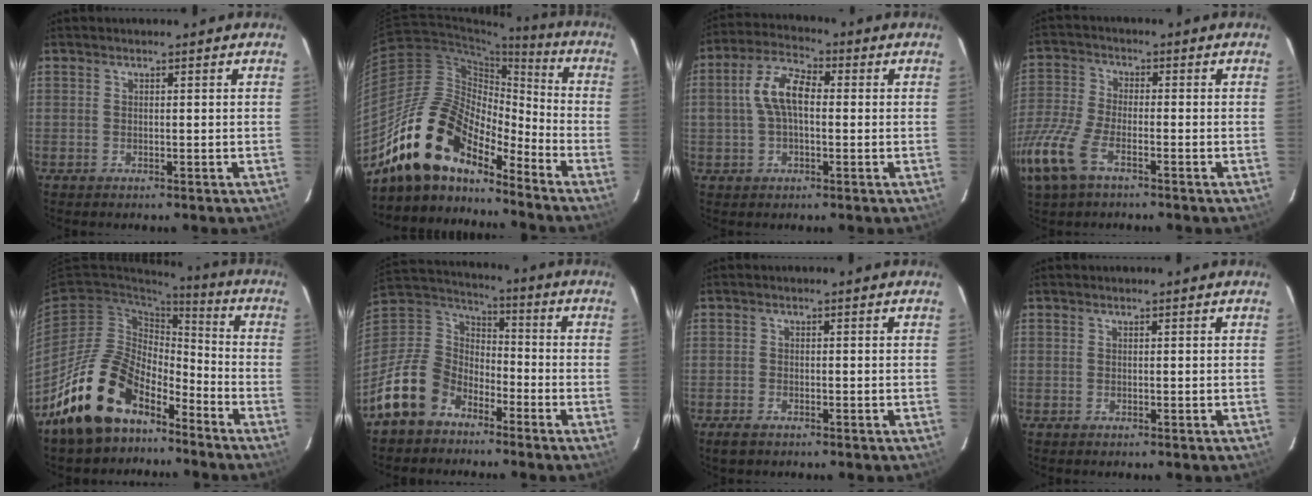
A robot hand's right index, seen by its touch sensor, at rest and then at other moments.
{"total": 17.4, "force": [-14.0, 6.5, 8.1], "torque": [-0.147, 0.004, -0.263]}
{"total": 8.2, "force": [0.3, 4.3, 7.0], "torque": [-0.142, 0.021, 0.004]}
{"total": 14.2, "force": [-8.0, 6.2, 9.9], "torque": [-0.240, -0.027, -0.170]}
{"total": 17.4, "force": [-12.4, 8.7, 8.4], "torque": [-0.160, 0.020, -0.209]}
{"total": 14.1, "force": [-9.3, 9.0, 5.5], "torque": [-0.146, 0.020, -0.168]}
{"total": 2.3, "force": [-1.8, 1.0, 1.1], "torque": [-0.030, -0.003, -0.034]}
{"total": 0.0}